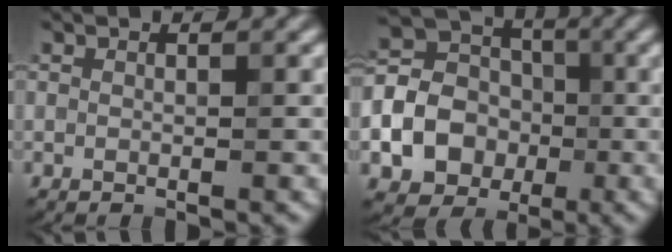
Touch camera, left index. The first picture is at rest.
{"total": 14.6, "force": [-3.4, 12.9, 5.9], "torque": [-0.156, -0.009, -0.080]}